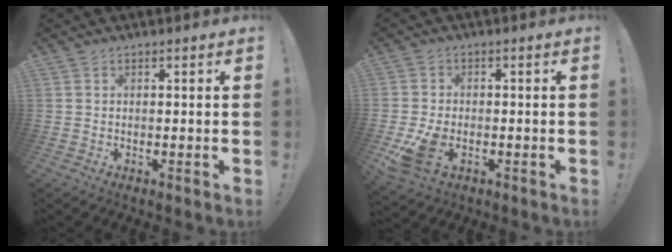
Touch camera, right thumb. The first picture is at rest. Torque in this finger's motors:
{"motor_torque": [1.50, 1.08, 0.60, -0.54, 0.34]}